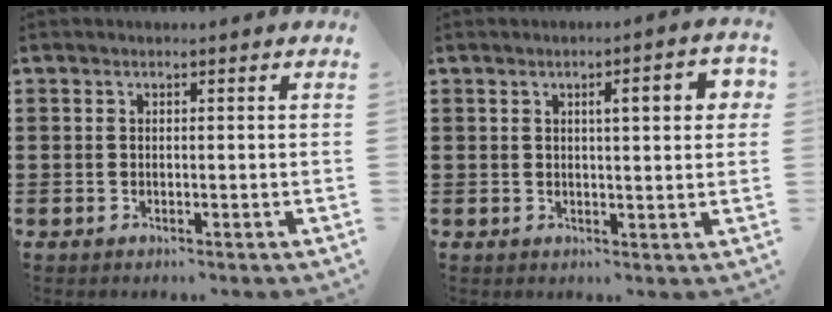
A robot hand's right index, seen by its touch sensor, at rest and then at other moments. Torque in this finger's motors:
{"motor_torque": [0.47, -0.05, 0.48, 0.09]}